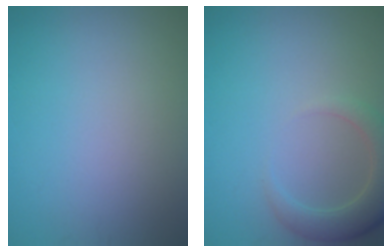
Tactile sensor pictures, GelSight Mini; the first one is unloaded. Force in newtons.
{"total": 4.0, "press": 3.9, "slide": 0.5}